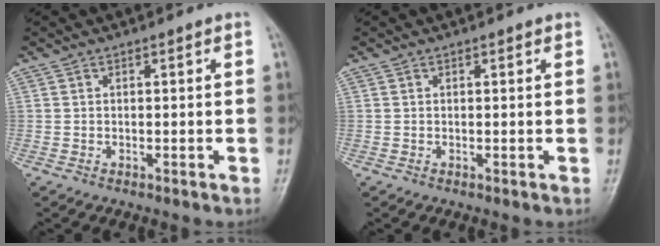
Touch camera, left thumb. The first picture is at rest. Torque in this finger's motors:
{"motor_torque": [-0.17, -0.09, -0.11, 0.04, 0.01]}